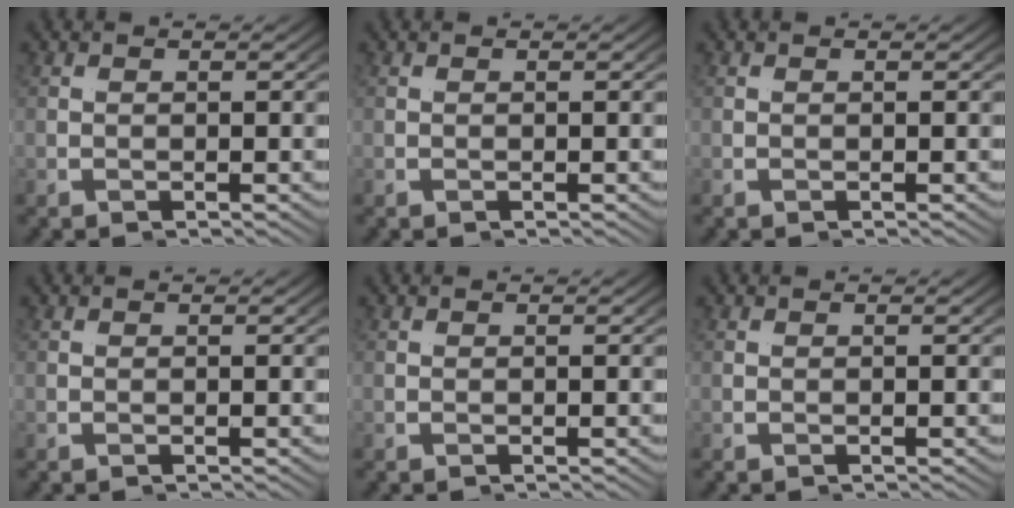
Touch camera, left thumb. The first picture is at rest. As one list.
[{"total": 0.0}, {"total": 0.0}, {"total": 0.0}, {"total": 0.0}, {"total": 0.0}]